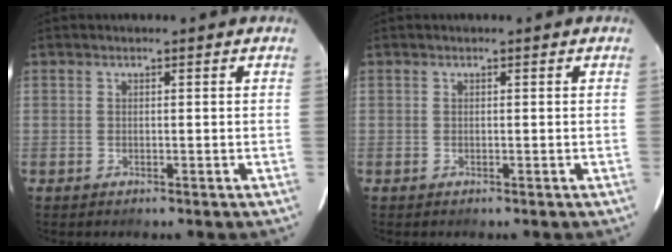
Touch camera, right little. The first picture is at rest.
{"total": 0.0}